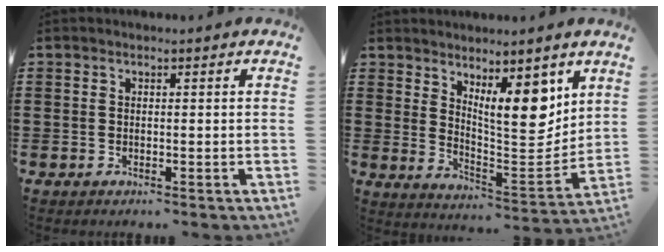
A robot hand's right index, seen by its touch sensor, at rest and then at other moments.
{"total": 9.7, "force": [6.0, 3.8, 6.6], "torque": [-0.104, -0.033, 0.103]}